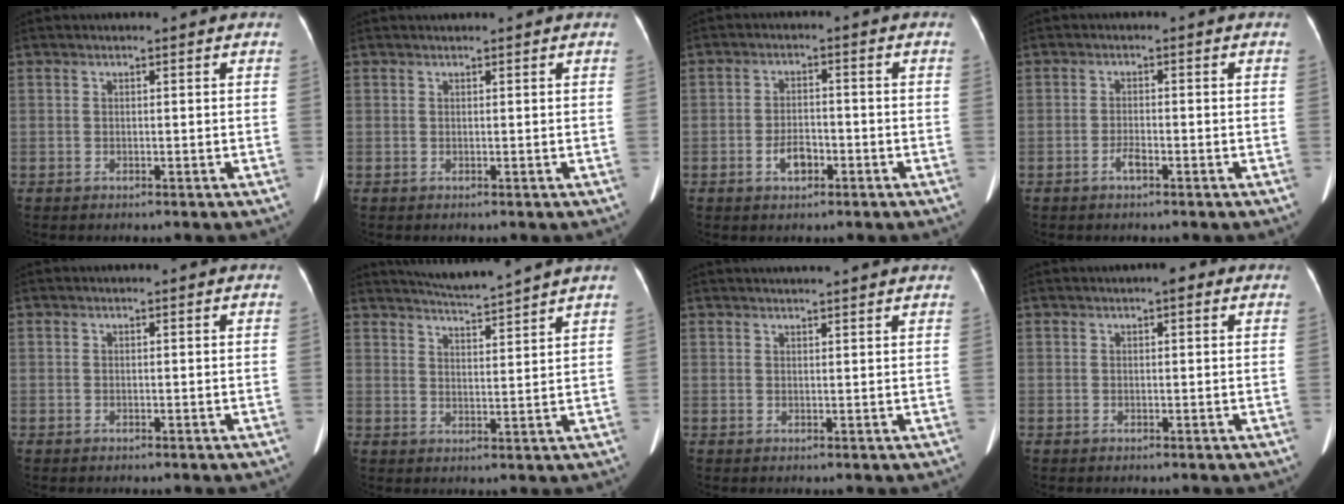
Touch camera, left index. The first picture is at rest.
{"total": 0.7, "force": [0.7, 0.0, 0.2], "torque": [-0.006, 0.013, 0.014]}
{"total": 3.6, "force": [-1.7, 1.9, 2.5], "torque": [-0.048, 0.004, -0.030]}
{"total": 1.7, "force": [-1.1, 0.4, 1.3], "torque": [-0.027, 0.000, -0.020]}
{"total": 0.0}
{"total": 7.8, "force": [7.3, -1.5, 2.3], "torque": [-0.047, 0.000, 0.116]}
{"total": 8.8, "force": [8.1, -0.5, 3.5], "torque": [-0.051, 0.028, 0.095]}
{"total": 1.7, "force": [0.9, 0.7, 1.2], "torque": [-0.013, 0.014, 0.010]}